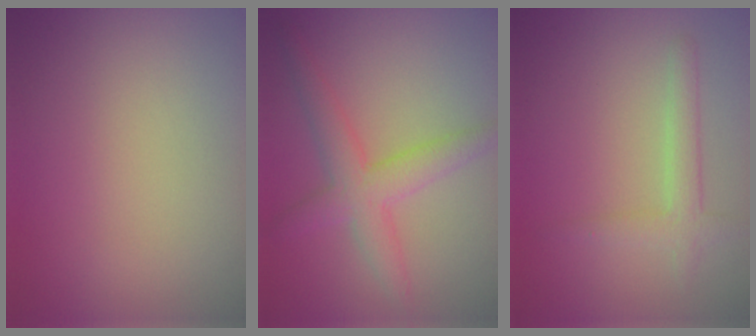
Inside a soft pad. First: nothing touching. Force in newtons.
{"total": 4.1, "press": 4.1, "slide": 0.1}
{"total": 2.1, "press": 2.1, "slide": 0.1}